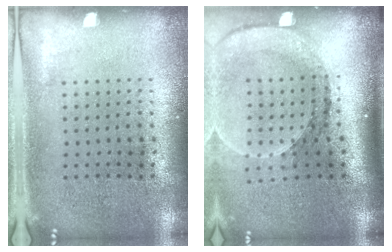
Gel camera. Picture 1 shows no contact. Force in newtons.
{"total": 2.7, "press": 2.0, "slide": 1.8}